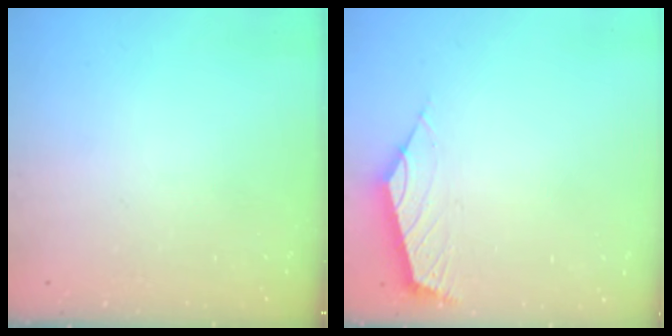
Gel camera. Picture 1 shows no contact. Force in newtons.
{"total": 2.5, "press": 2.4, "slide": 0.6}